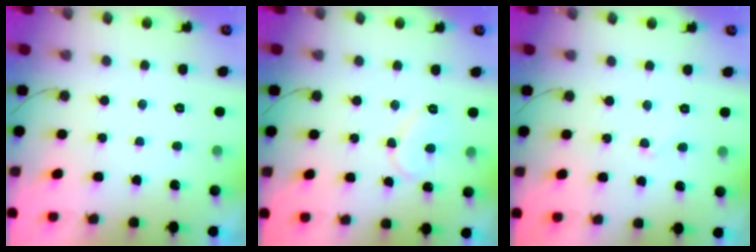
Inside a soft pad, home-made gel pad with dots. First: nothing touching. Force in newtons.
{"total": 7.6, "press": 7.6, "slide": 0.4}
{"total": 2.8, "press": 2.8, "slide": 0.2}